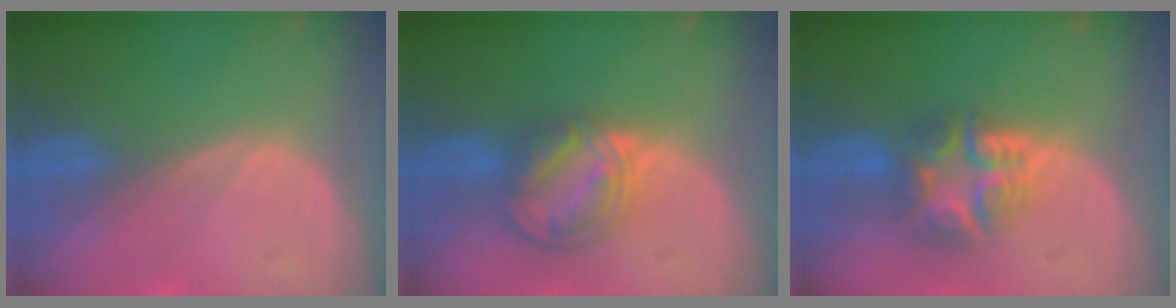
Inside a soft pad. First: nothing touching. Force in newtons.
{"total": 8.0, "press": 6.9, "slide": 4.0}
{"total": 7.9, "press": 6.7, "slide": 4.2}